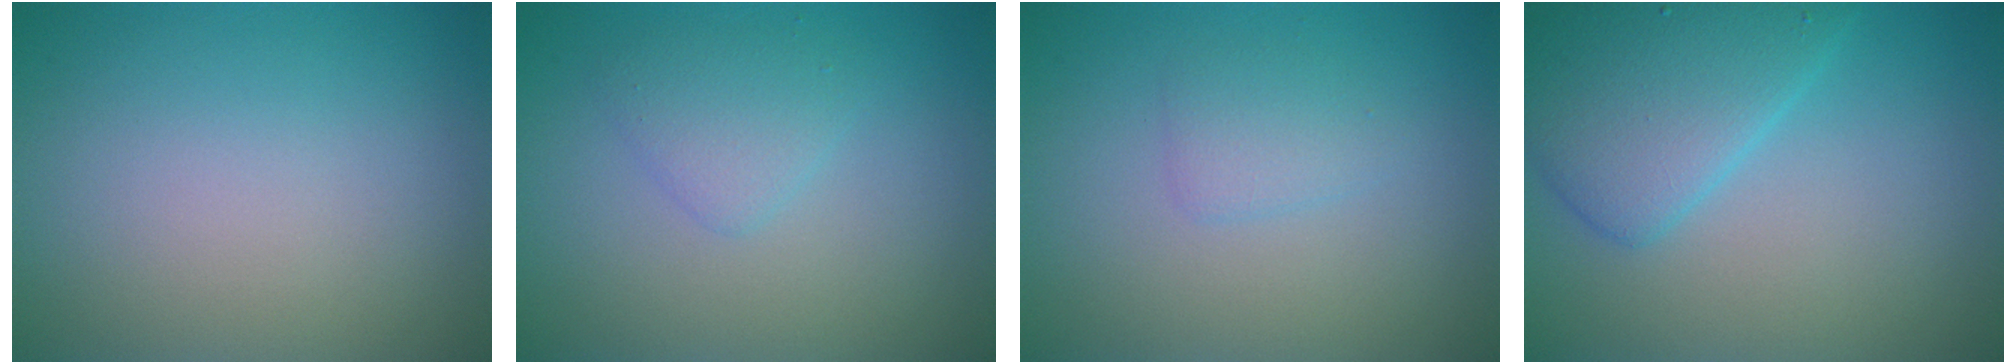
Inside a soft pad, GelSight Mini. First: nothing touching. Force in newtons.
{"total": 1.8, "press": 1.8, "slide": 0.1}
{"total": 1.5, "press": 1.5, "slide": 0.1}
{"total": 5.1, "press": 5.1, "slide": 0.2}